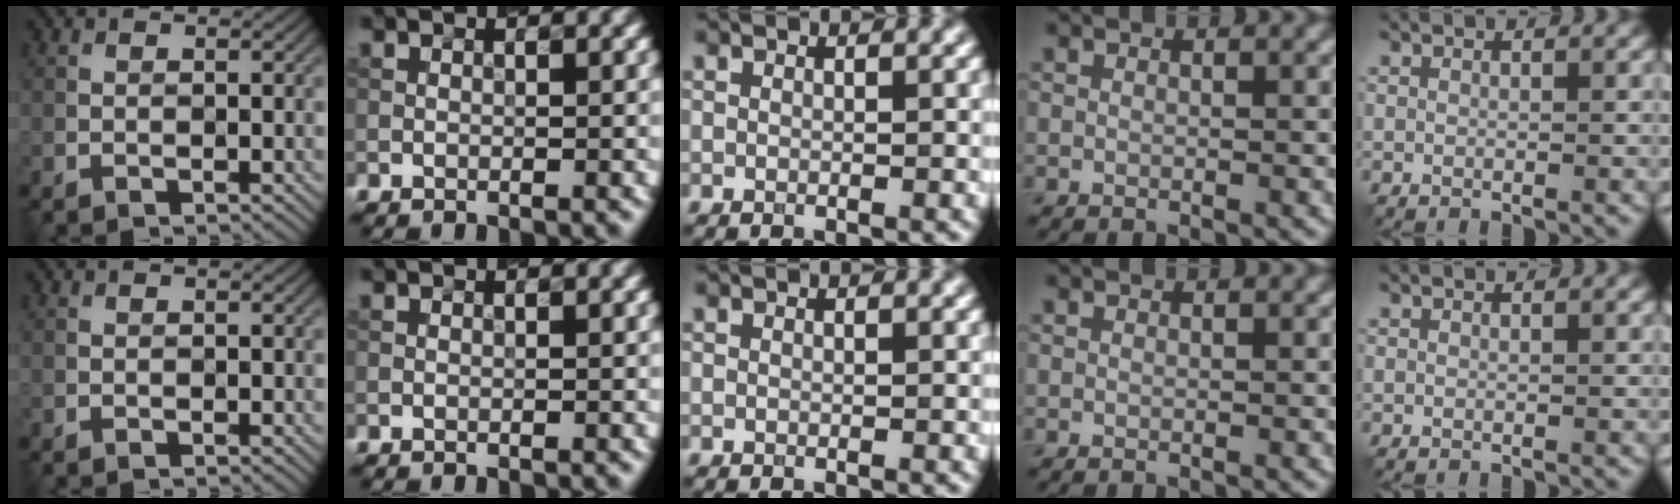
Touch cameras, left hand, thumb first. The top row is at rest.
{}